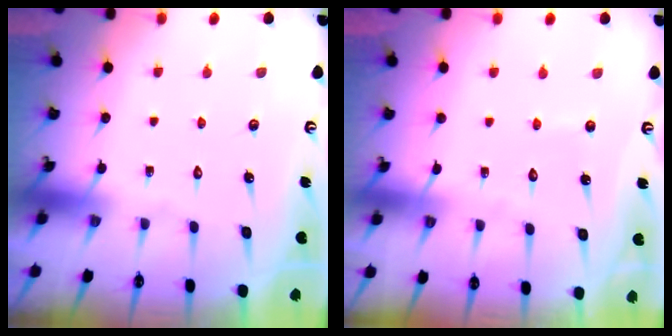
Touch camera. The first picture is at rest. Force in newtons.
{"total": 2.5, "press": 2.5, "slide": 0.2}